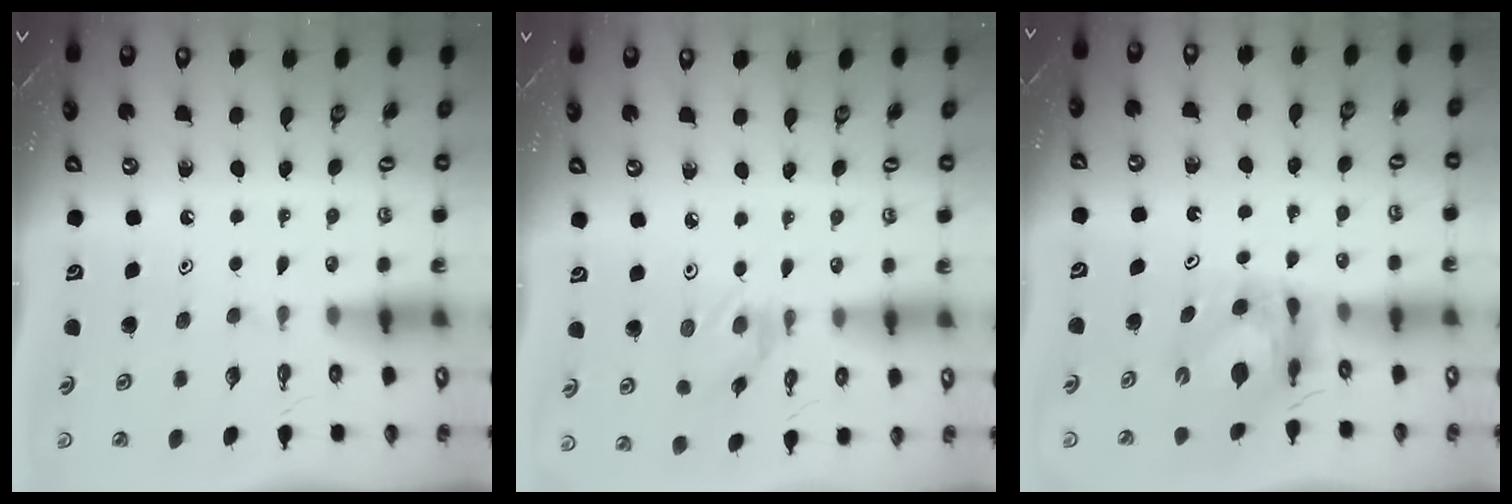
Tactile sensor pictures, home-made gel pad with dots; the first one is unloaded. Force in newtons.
{"total": 1.3, "press": 1.3, "slide": 0.1}
{"total": 6.2, "press": 6.2, "slide": 0.6}